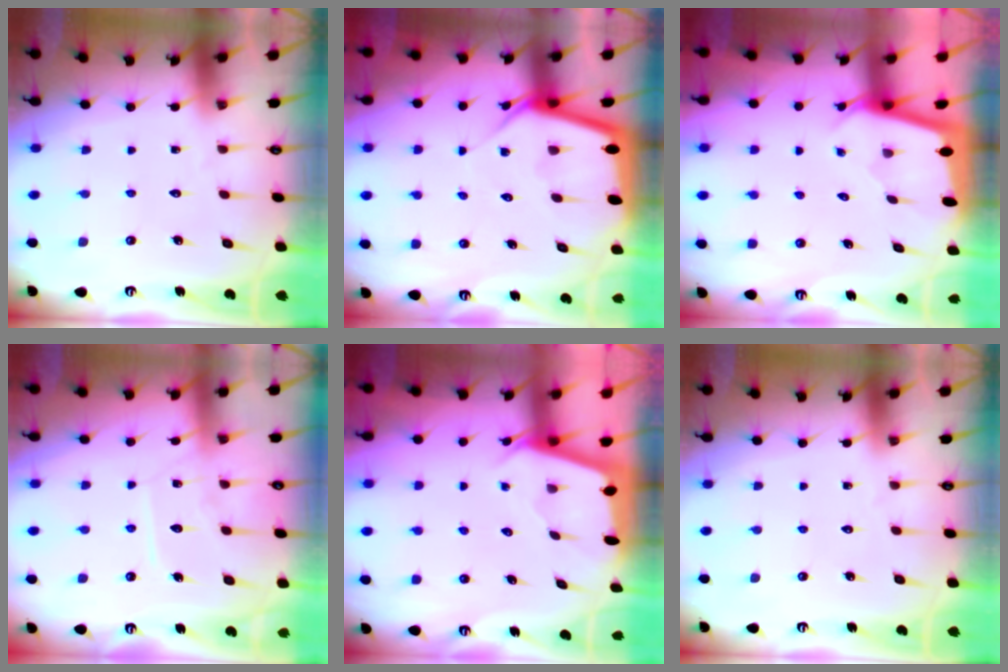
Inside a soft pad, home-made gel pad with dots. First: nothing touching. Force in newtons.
{"total": 6.9, "press": 6.9, "slide": 0.7}
{"total": 2.1, "press": 2.1, "slide": 0.2}
{"total": 8.8, "press": 8.8, "slide": 0.8}
{"total": 2.0, "press": 2.0, "slide": 0.3}
{"total": 0.0}